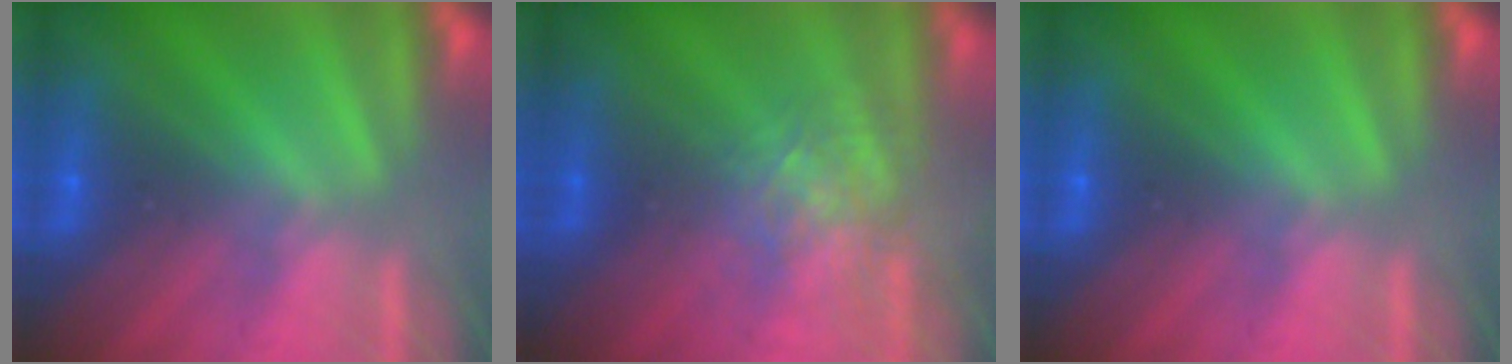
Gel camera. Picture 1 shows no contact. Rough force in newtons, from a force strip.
{"total": 2.7}
{"total": 0.0}